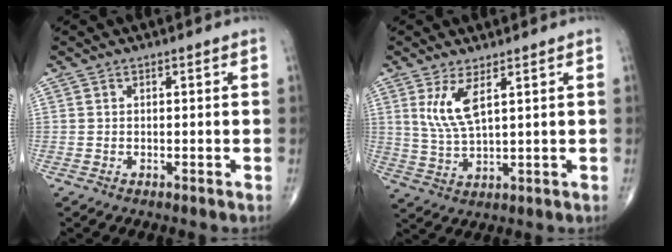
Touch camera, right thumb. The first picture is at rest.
{"total": 6.3, "force": [2.7, 1.8, 5.4], "torque": [-0.117, -0.021, 0.064]}